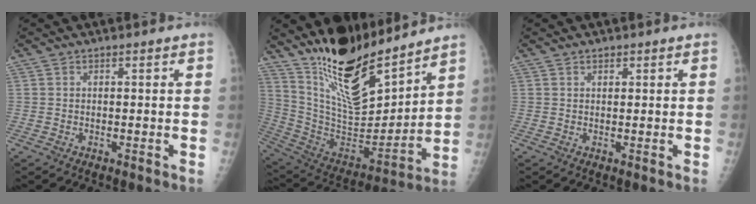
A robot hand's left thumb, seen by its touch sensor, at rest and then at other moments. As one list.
[{"total": 20.4, "force": [16.1, 6.3, 10.9], "torque": [-0.148, -0.111, 0.298]}, {"total": 0.9, "force": [0.6, 0.6, 0.4], "torque": [-0.001, -0.003, 0.008]}]